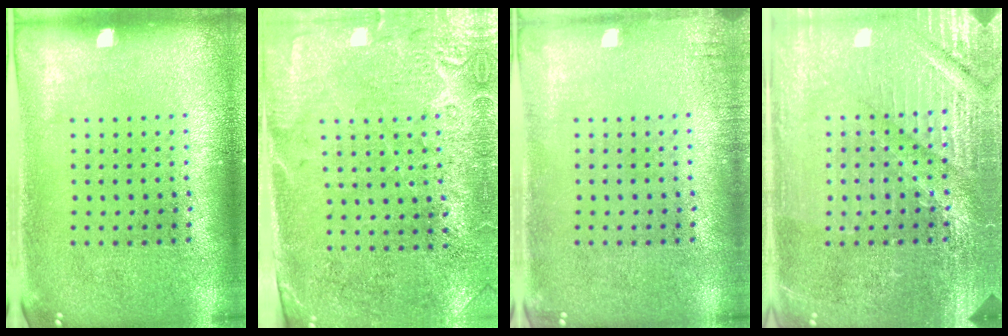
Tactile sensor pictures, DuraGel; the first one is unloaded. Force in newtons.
{"total": 2.9, "press": 2.6, "slide": 1.2}
{"total": 1.0, "press": 1.0, "slide": 0.1}
{"total": 4.2, "press": 4.1, "slide": 1.2}